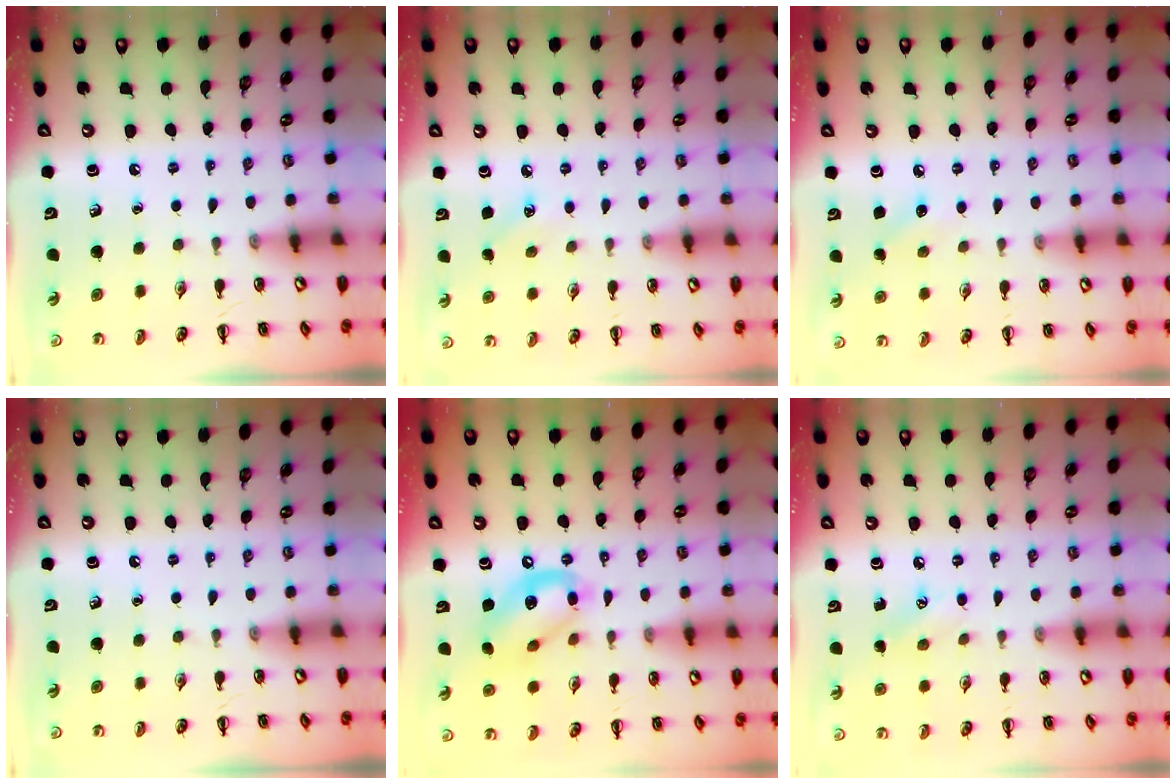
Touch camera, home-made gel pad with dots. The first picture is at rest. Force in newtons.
{"total": 4.6, "press": 4.4, "slide": 1.3}
{"total": 5.7, "press": 5.6, "slide": 1.4}
{"total": 0.0}
{"total": 13.9, "press": 13.5, "slide": 3.4}
{"total": 5.3, "press": 5.1, "slide": 1.4}